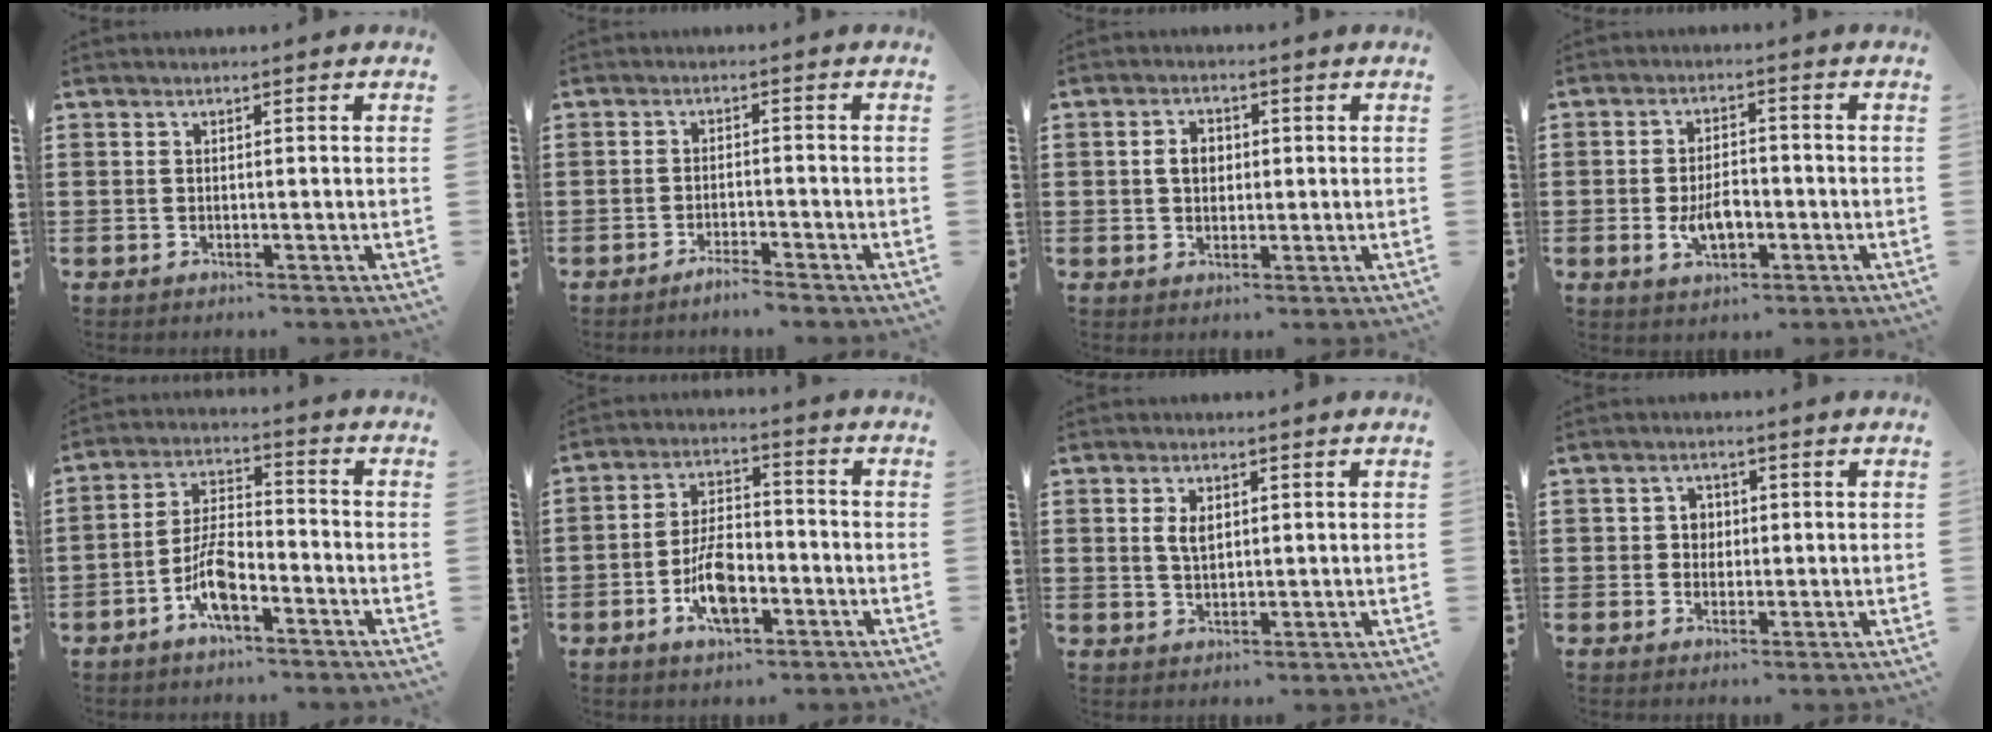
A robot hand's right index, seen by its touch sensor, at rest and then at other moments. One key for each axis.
{"total": 2.3, "fx": -2.2, "fy": -0.1, "fz": 0.7, "tx": -0.012, "ty": 0.001, "tz": -0.041}
{"total": 3.0, "fx": 0.2, "fy": 2.3, "fz": 2.0, "tx": -0.046, "ty": 0.009, "tz": 0.002}
{"total": 5.1, "fx": -1.5, "fy": 2.7, "fz": 4.1, "tx": -0.070, "ty": 0.001, "tz": -0.027}
{"total": 7.3, "fx": -3.8, "fy": 2.8, "fz": 5.6, "tx": -0.125, "ty": 0.002, "tz": -0.075}
{"total": 8.2, "fx": -3.0, "fy": 3.8, "fz": 6.6, "tx": -0.142, "ty": 0.003, "tz": -0.059}
{"total": 2.9, "fx": 0.9, "fy": 1.6, "fz": 2.3, "tx": -0.051, "ty": 0.005, "tz": 0.015}
{"total": 2.3, "fx": 0.1, "fy": 2.1, "fz": 0.9, "tx": -0.026, "ty": 0.010, "tz": -0.002}